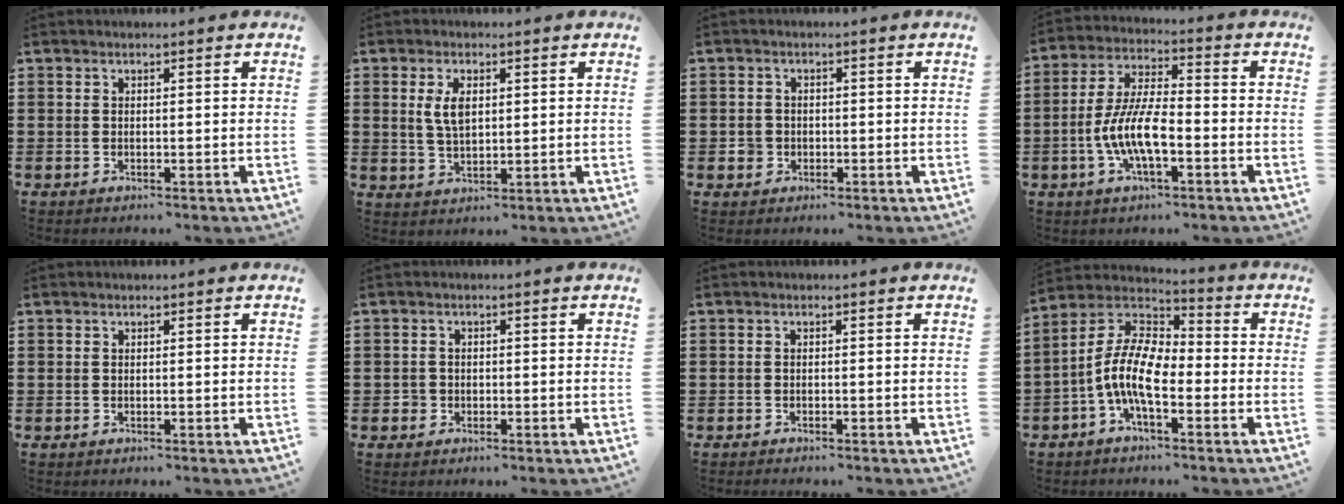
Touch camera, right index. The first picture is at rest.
{"total": 4.3, "force": [1.1, 2.0, 3.6], "torque": [-0.076, 0.007, 0.019]}
{"total": 1.9, "force": [-0.6, 1.8, 0.5], "torque": [-0.015, 0.003, -0.013]}
{"total": 9.2, "force": [-2.8, 3.2, 8.1], "torque": [-0.184, -0.008, -0.059]}
{"total": 0.0}
{"total": 1.3, "force": [-0.6, 1.2, 0.2], "torque": [-0.007, 0.002, -0.014]}
{"total": 0.6, "force": [-0.6, 0.0, 0.1], "torque": [-0.002, -0.002, -0.013]}
{"total": 10.4, "force": [-3.2, 4.4, 8.8], "torque": [-0.227, -0.022, -0.074]}